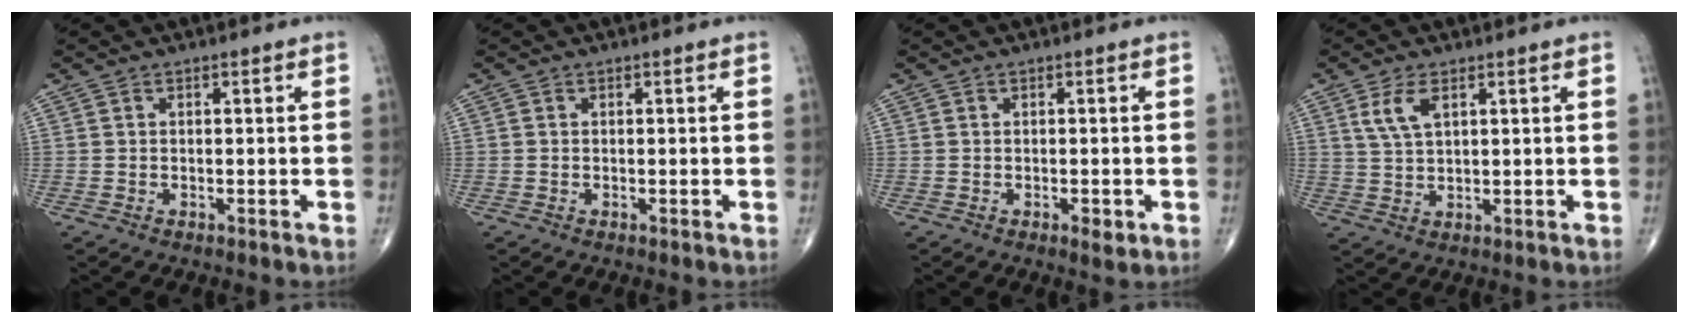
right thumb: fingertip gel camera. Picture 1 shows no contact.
{"total": 0.0}
{"total": 1.8, "force": [-0.6, 0.9, 1.5], "torque": [-0.021, -0.003, -0.007]}
{"total": 5.1, "force": [2.3, 2.3, 3.8], "torque": [-0.077, -0.005, 0.053]}